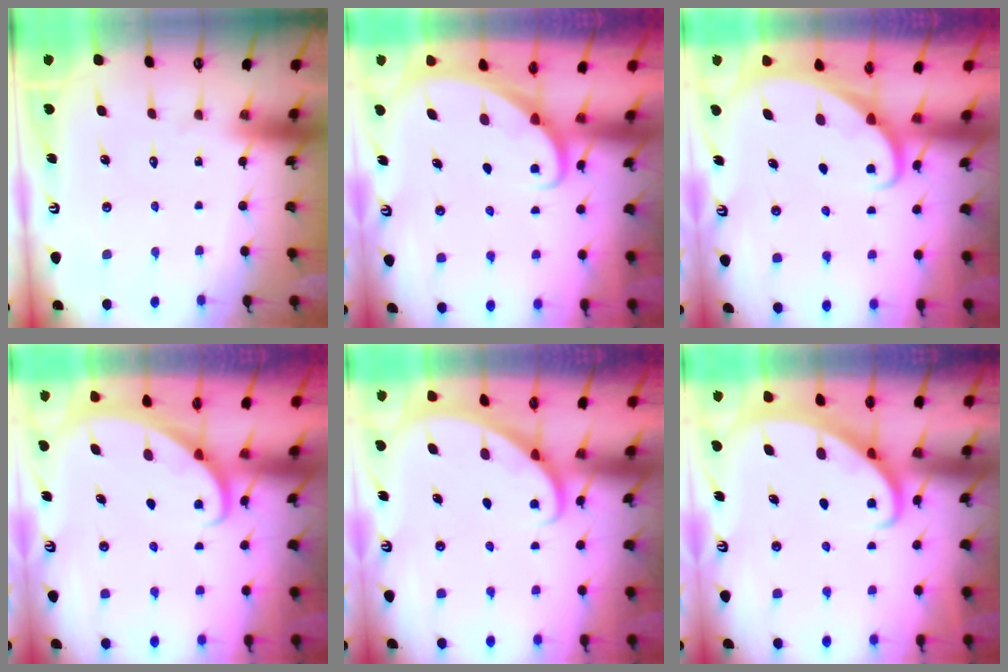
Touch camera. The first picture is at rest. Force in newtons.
{"total": 1.6, "press": 1.6, "slide": 0.1}
{"total": 1.9, "press": 1.9, "slide": 0.1}
{"total": 1.2, "press": 1.2, "slide": 0.0}
{"total": 1.9, "press": 1.9, "slide": 0.1}
{"total": 2.3, "press": 2.3, "slide": 0.2}